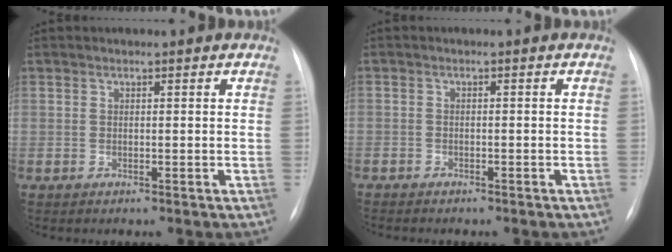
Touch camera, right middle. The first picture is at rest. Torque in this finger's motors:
{"motor_torque": [1.00, -1.13, -0.47, -0.21]}